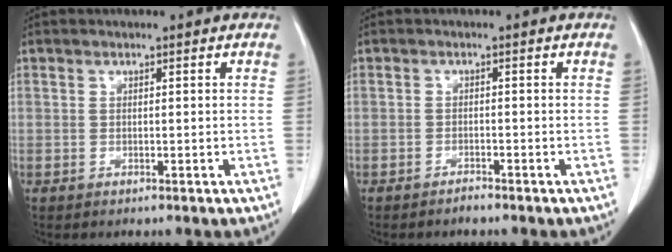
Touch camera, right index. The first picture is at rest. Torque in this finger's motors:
{"motor_torque": [0.17, -0.13, -0.04, 0.00]}